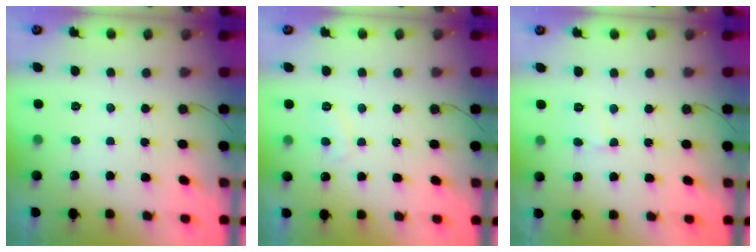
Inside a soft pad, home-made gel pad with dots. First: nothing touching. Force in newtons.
{"total": 2.9, "press": 2.9, "slide": 0.3}
{"total": 3.5, "press": 3.5, "slide": 0.3}